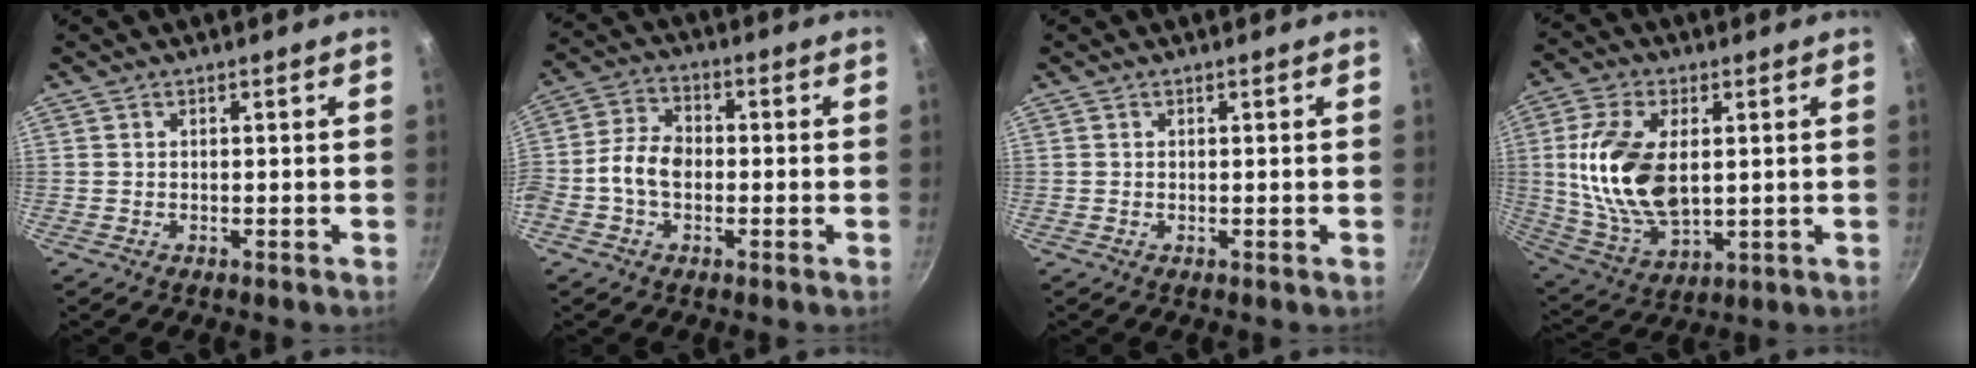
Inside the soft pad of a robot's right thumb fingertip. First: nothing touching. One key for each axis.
{"total": 7.6, "fx": -1.4, "fy": 5.3, "fz": 5.3, "tx": -0.089, "ty": 0.028, "tz": -0.040}
{"total": 0.0}
{"total": 16.9, "fx": 2.1, "fy": 9.5, "fz": 13.8, "tx": -0.257, "ty": -0.011, "tz": 0.049}